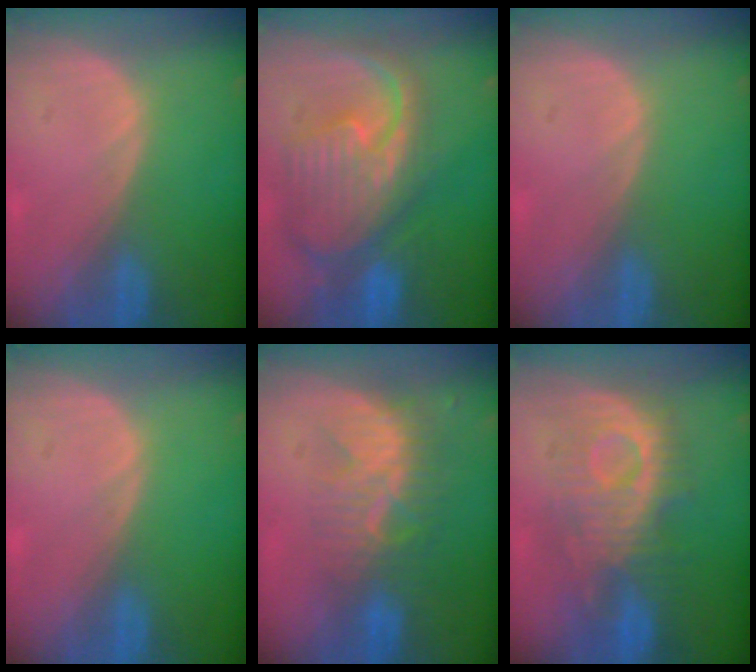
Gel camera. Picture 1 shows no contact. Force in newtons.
{"total": 12.2, "press": 10.5, "slide": 6.2}
{"total": 0.0}
{"total": 0.0}
{"total": 8.5, "press": 7.6, "slide": 3.8}
{"total": 9.5, "press": 9.4, "slide": 1.1}